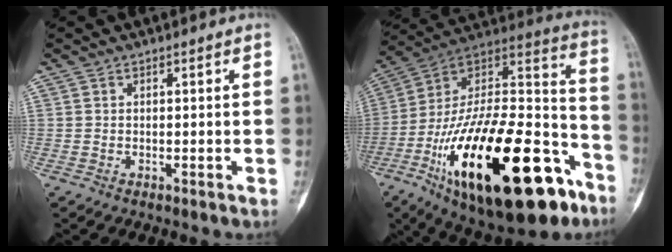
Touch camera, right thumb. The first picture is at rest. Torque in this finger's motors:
{"motor_torque": [1.34, 1.61, 2.34, -0.43, 0.37]}